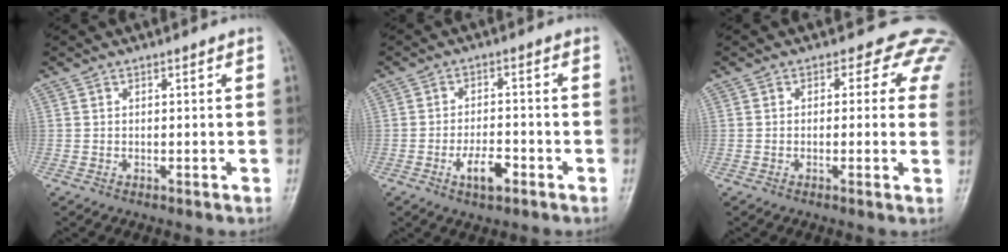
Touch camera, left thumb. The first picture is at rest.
{"total": 5.5, "force": [-2.9, 2.5, 4.1], "torque": [-0.065, 0.014, -0.047]}
{"total": 6.7, "force": [3.7, 4.6, 3.2], "torque": [0.004, -0.005, 0.013]}